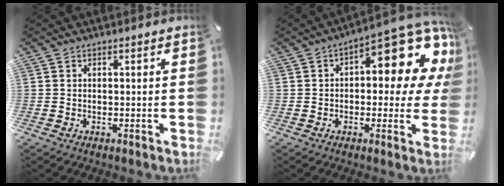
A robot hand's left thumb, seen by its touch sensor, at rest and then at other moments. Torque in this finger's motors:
{"motor_torque": [1.10, 1.09, 0.68, 0.10, 0.11]}